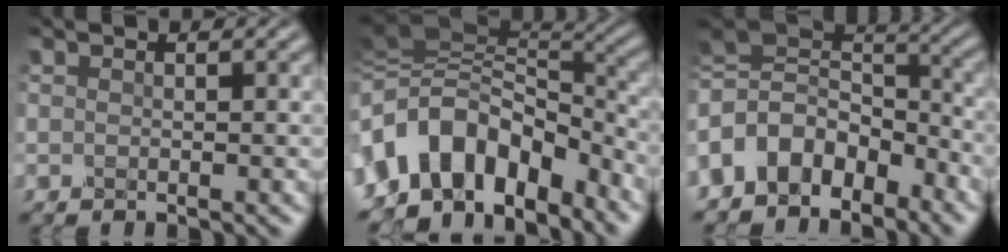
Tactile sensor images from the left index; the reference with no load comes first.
{"total": 11.6, "force": [-5.0, 7.8, 6.9], "torque": [-0.124, 0.011, -0.086]}
{"total": 8.3, "force": [-3.9, 5.7, 4.6], "torque": [-0.078, 0.012, -0.088]}